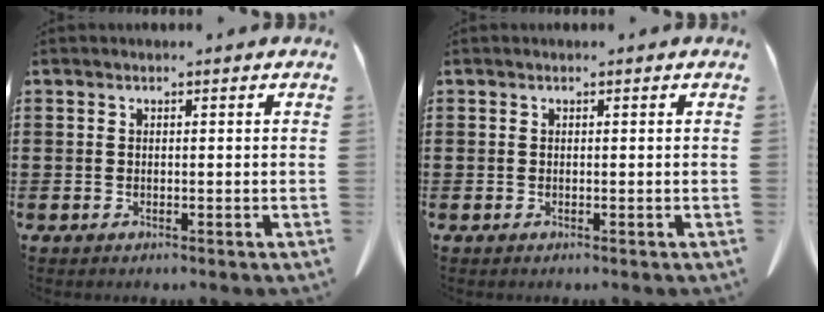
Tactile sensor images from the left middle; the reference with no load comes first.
{"total": 0.0}